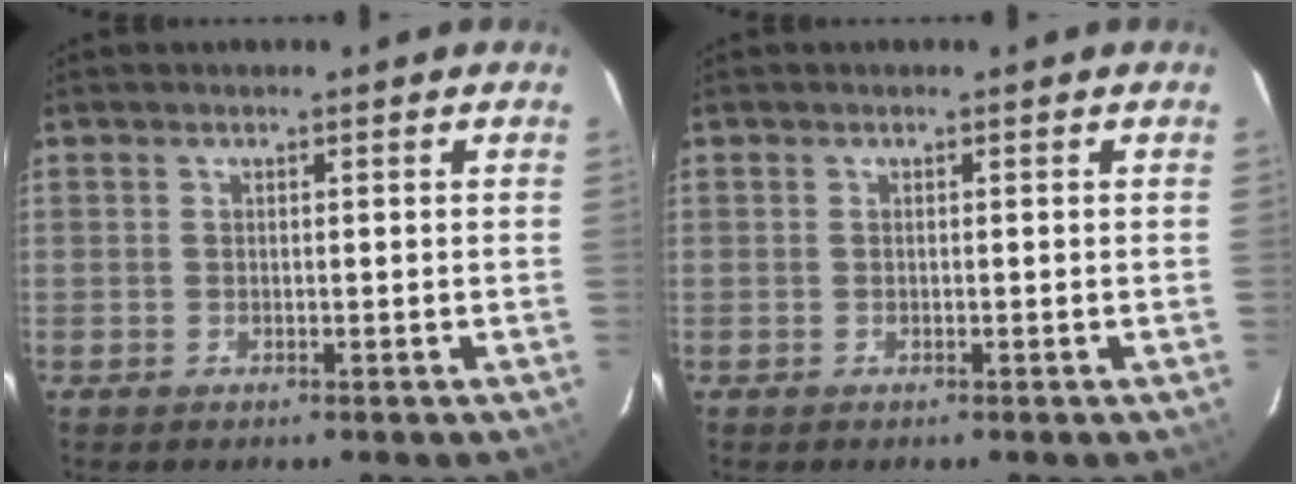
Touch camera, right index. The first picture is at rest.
{"total": 0.0}